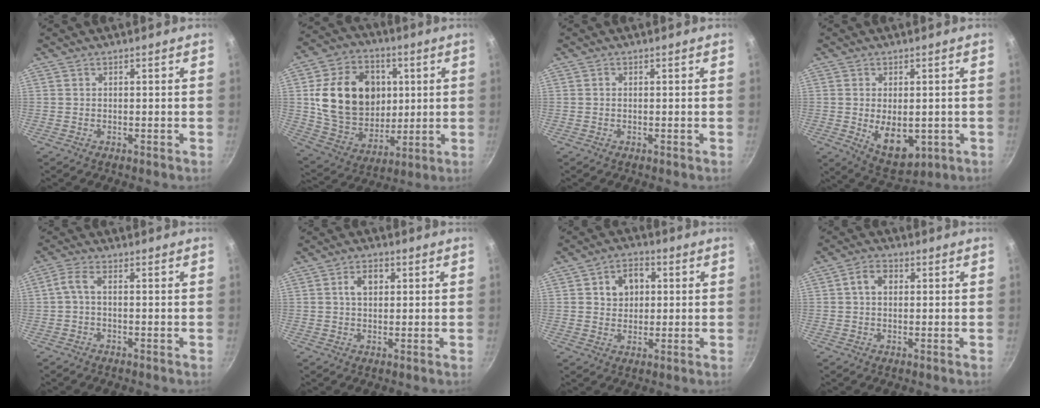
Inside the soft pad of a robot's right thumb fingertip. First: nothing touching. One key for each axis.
{"total": 21.7, "fx": 3.5, "fy": 17.2, "fz": 12.7, "tx": -0.188, "ty": 0.001, "tz": 0.071}
{"total": 0.6, "fx": 0.0, "fy": 0.5, "fz": 0.3, "tx": -0.006, "ty": 0.003, "tz": -0.001}
{"total": 12.4, "fx": -1.9, "fy": 7.2, "fz": 9.9, "tx": -0.142, "ty": -0.008, "tz": -0.011}
{"total": 3.1, "fx": -0.5, "fy": 1.4, "fz": 2.8, "tx": -0.072, "ty": 0.014, "tz": -0.018}
{"total": 4.3, "fx": 1.0, "fy": 2.9, "fz": 3.0, "tx": -0.034, "ty": 0.008, "tz": 0.013}
{"total": 7.3, "fx": 1.6, "fy": 5.9, "fz": 3.9, "tx": -0.031, "ty": 0.006, "tz": 0.020}
{"total": 4.5, "fx": 0.8, "fy": 3.3, "fz": 3.0, "tx": -0.039, "ty": 0.009, "tz": 0.006}